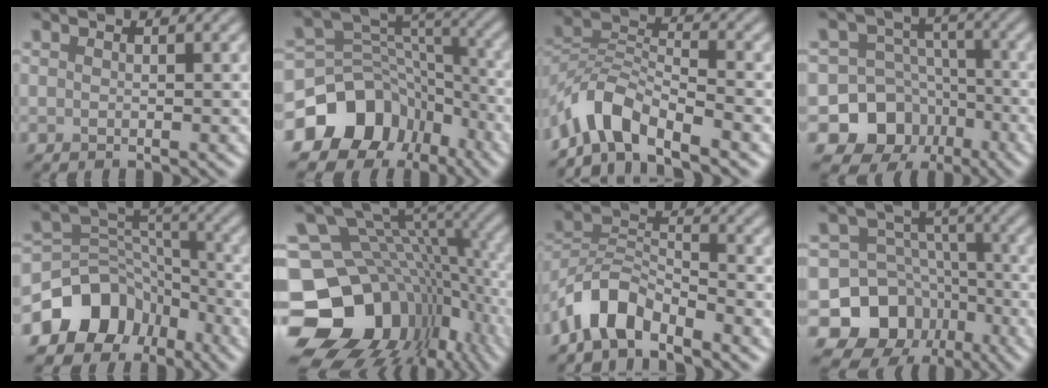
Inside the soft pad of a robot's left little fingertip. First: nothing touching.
{"total": 12.1, "force": [-6.8, 9.2, 3.7], "torque": [-0.080, 0.012, -0.110]}
{"total": 5.9, "force": [-4.6, 1.9, 3.1], "torque": [-0.050, 0.004, -0.098]}
{"total": 10.7, "force": [-5.7, 8.8, 2.2], "torque": [-0.030, -0.011, -0.113]}
{"total": 8.6, "force": [-5.0, 6.5, 2.6], "torque": [-0.034, 0.013, -0.098]}
{"total": 16.9, "force": [-3.3, 12.6, 10.9], "torque": [-0.217, -0.018, -0.029]}
{"total": 5.2, "force": [-4.1, 2.0, 2.5], "torque": [-0.039, 0.007, -0.089]}
{"total": 11.8, "force": [-6.4, 9.5, 3.0], "torque": [-0.059, 0.003, -0.118]}